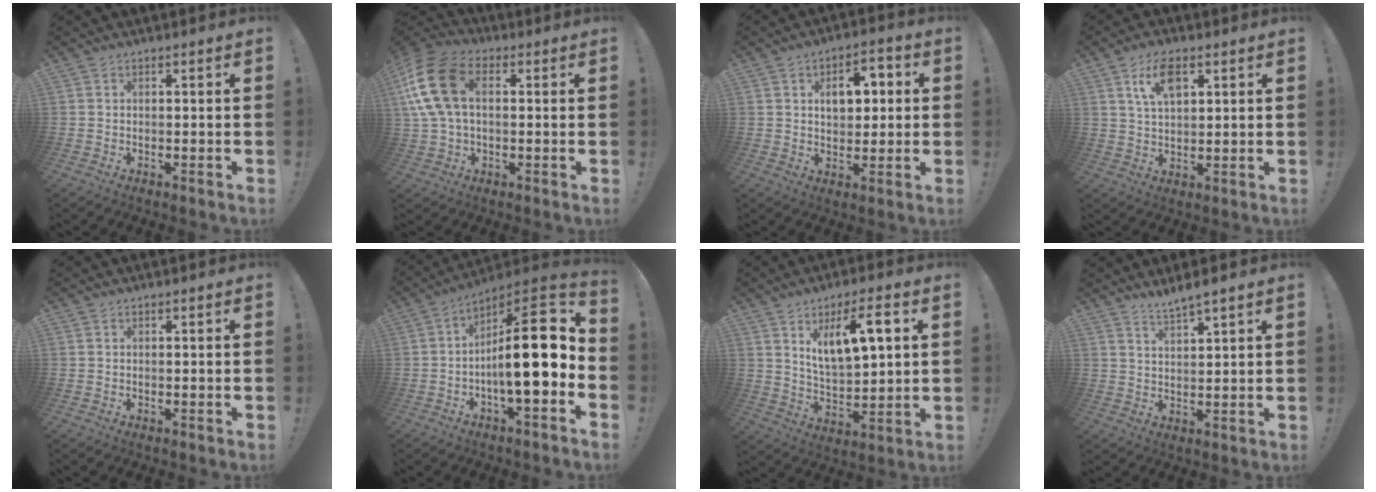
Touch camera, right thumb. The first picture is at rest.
{"total": 16.5, "force": [3.7, 10.6, 12.0], "torque": [-0.245, 0.009, 0.067]}
{"total": 8.8, "force": [1.8, 6.1, 6.0], "torque": [-0.084, 0.009, 0.029]}
{"total": 8.0, "force": [3.6, 4.0, 5.9], "torque": [-0.107, 0.001, 0.064]}
{"total": 0.0}
{"total": 18.9, "force": [-0.7, 5.5, 18.1], "torque": [-0.271, 0.007, -0.015]}
{"total": 13.0, "force": [5.9, 4.5, 10.6], "torque": [-0.177, -0.013, 0.099]}
{"total": 4.2, "force": [3.8, -0.1, 1.9], "torque": [-0.031, -0.025, 0.064]}